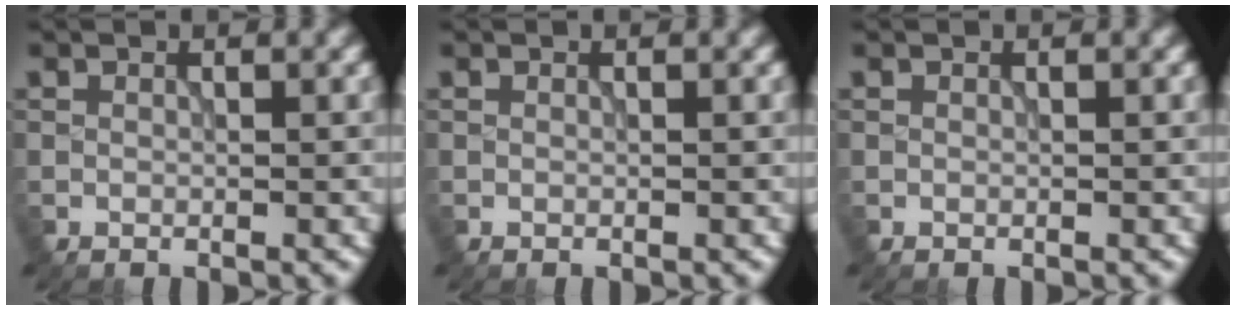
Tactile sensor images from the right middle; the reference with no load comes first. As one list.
[{"total": 0.0}, {"total": 0.0}]